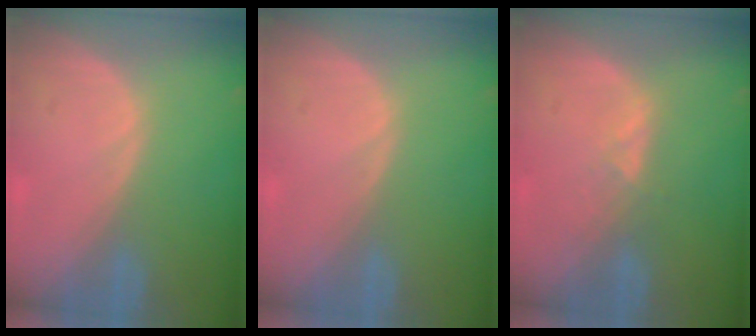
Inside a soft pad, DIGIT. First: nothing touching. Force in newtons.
{"total": 0.0}
{"total": 1.6, "press": 1.6, "slide": 0.3}